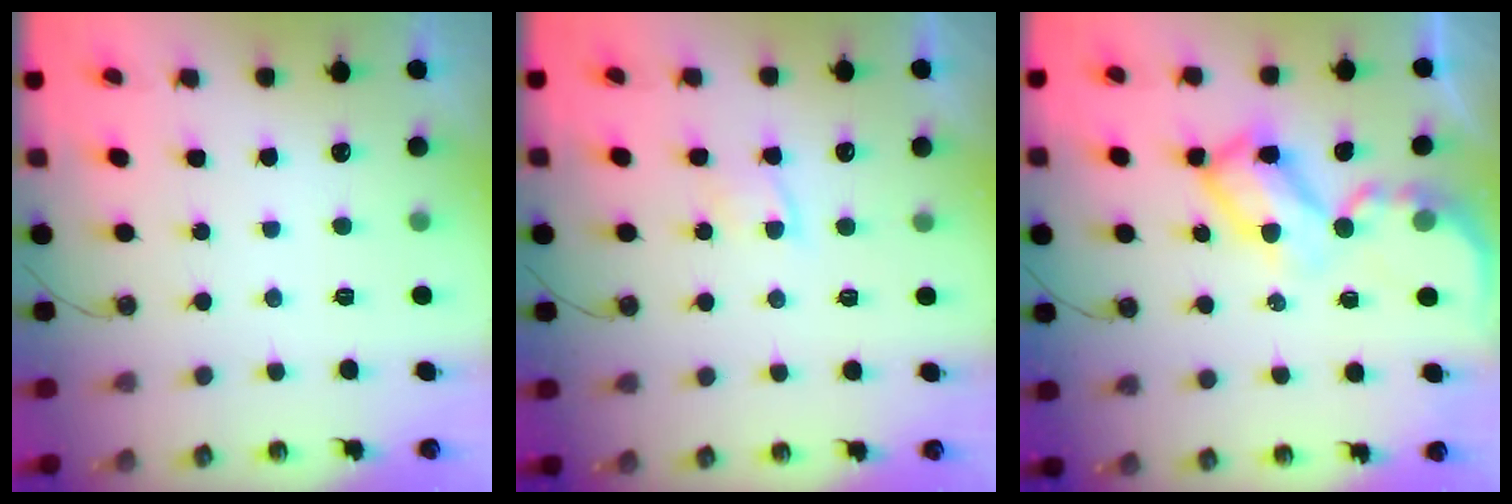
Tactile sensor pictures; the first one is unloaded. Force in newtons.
{"total": 4.6, "press": 4.6, "slide": 0.5}
{"total": 11.0, "press": 10.9, "slide": 1.0}